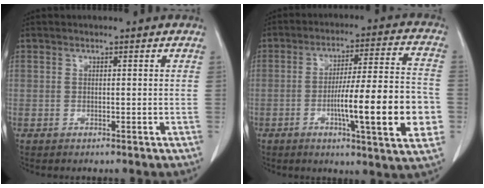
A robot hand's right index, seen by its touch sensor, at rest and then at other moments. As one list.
[{"total": 17.0, "force": [-4.2, 1.2, 16.5], "torque": [-0.226, 0.004, -0.059]}]